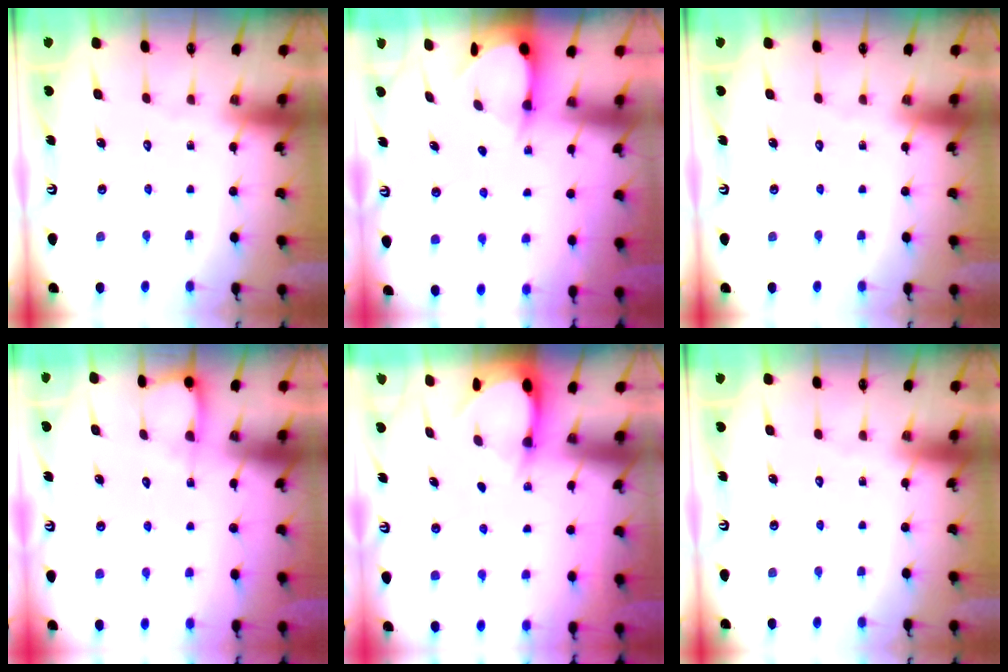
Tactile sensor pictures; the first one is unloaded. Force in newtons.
{"total": 3.6, "press": 3.5, "slide": 0.3}
{"total": 0.0}
{"total": 4.2, "press": 4.2, "slide": 0.6}
{"total": 2.9, "press": 2.9, "slide": 0.3}
{"total": 0.0}